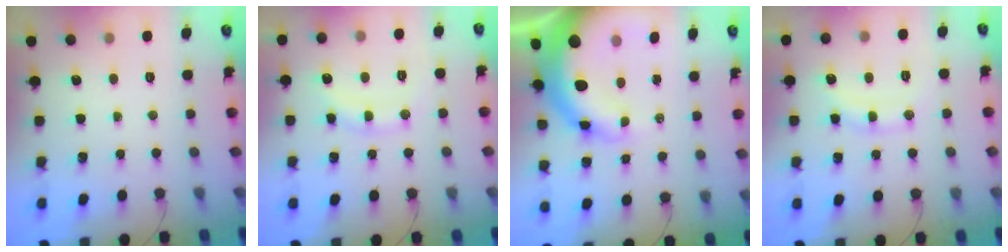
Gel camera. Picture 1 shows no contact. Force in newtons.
{"total": 10.4, "press": 10.4, "slide": 0.5}
{"total": 18.4, "press": 18.0, "slide": 4.0}
{"total": 9.6, "press": 9.5, "slide": 0.7}